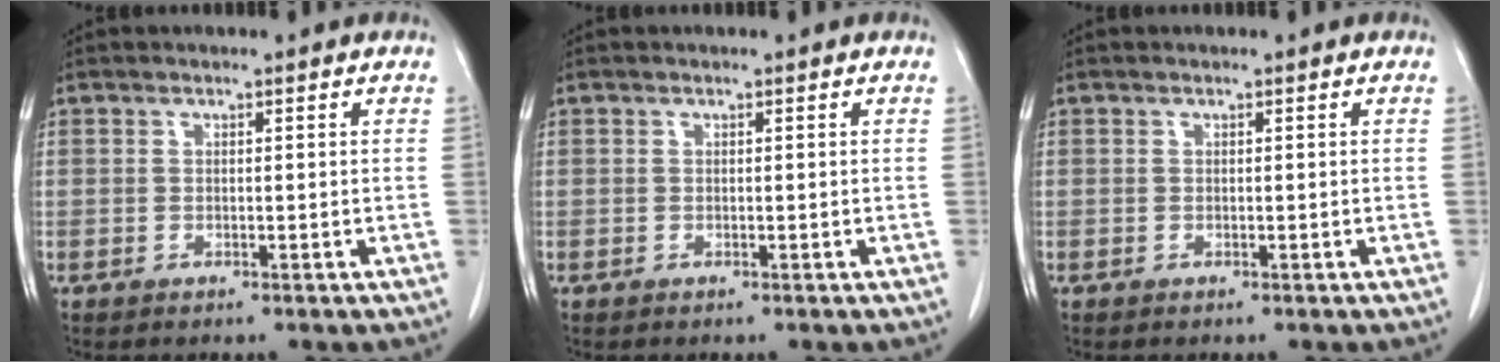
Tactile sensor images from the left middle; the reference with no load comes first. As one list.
[{"total": 0.0}, {"total": 0.0}]